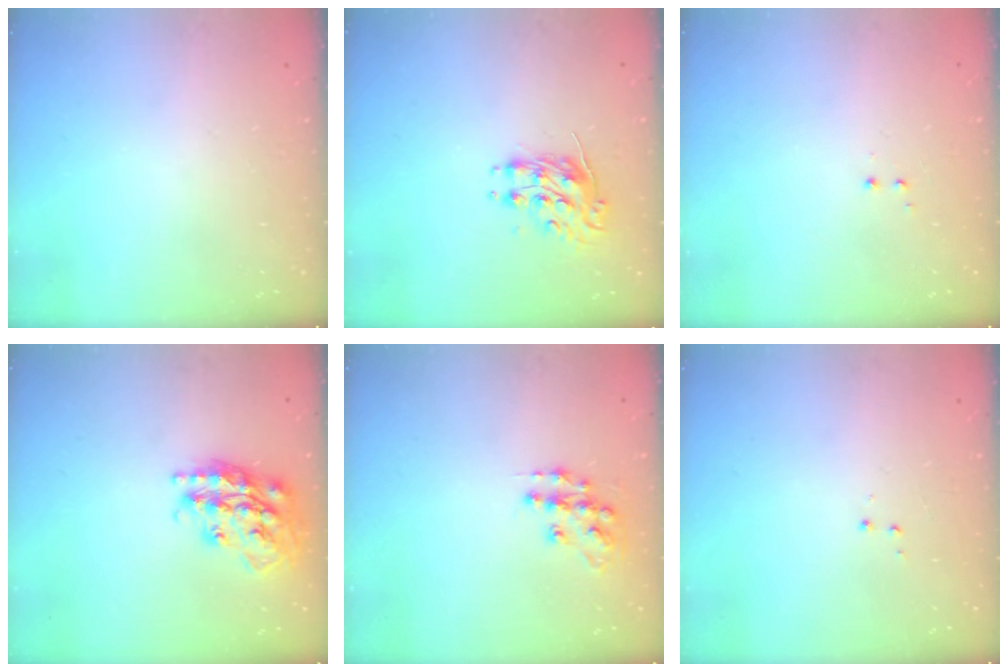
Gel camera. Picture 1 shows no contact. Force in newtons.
{"total": 8.7, "press": 8.7, "slide": 0.3}
{"total": 1.2, "press": 1.1, "slide": 0.6}
{"total": 20.4, "press": 20.3, "slide": 1.8}
{"total": 11.1, "press": 11.0, "slide": 0.7}
{"total": 3.6, "press": 3.6, "slide": 0.5}